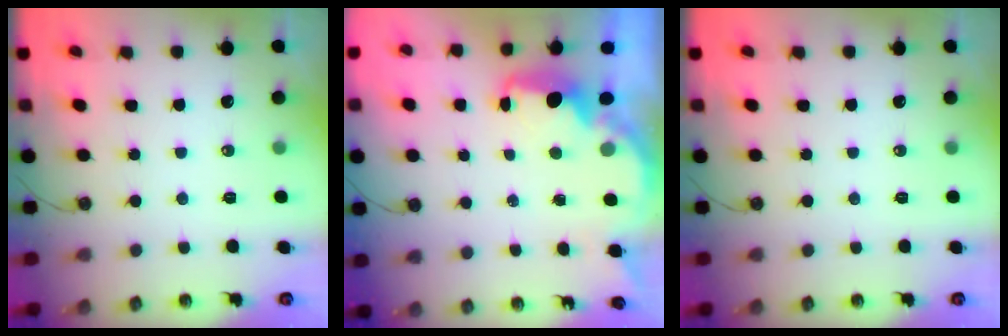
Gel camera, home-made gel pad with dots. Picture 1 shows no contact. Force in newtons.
{"total": 3.9, "press": 3.9, "slide": 0.6}
{"total": 0.0}